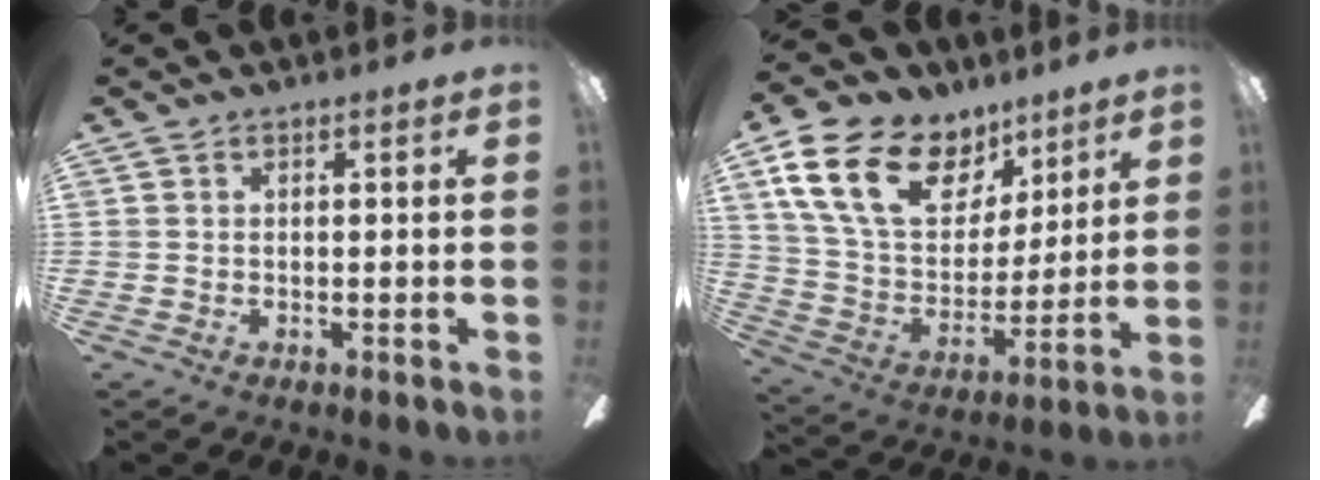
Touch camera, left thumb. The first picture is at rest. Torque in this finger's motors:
{"motor_torque": [0.37, 0.49, 1.30, -1.47, 0.38]}